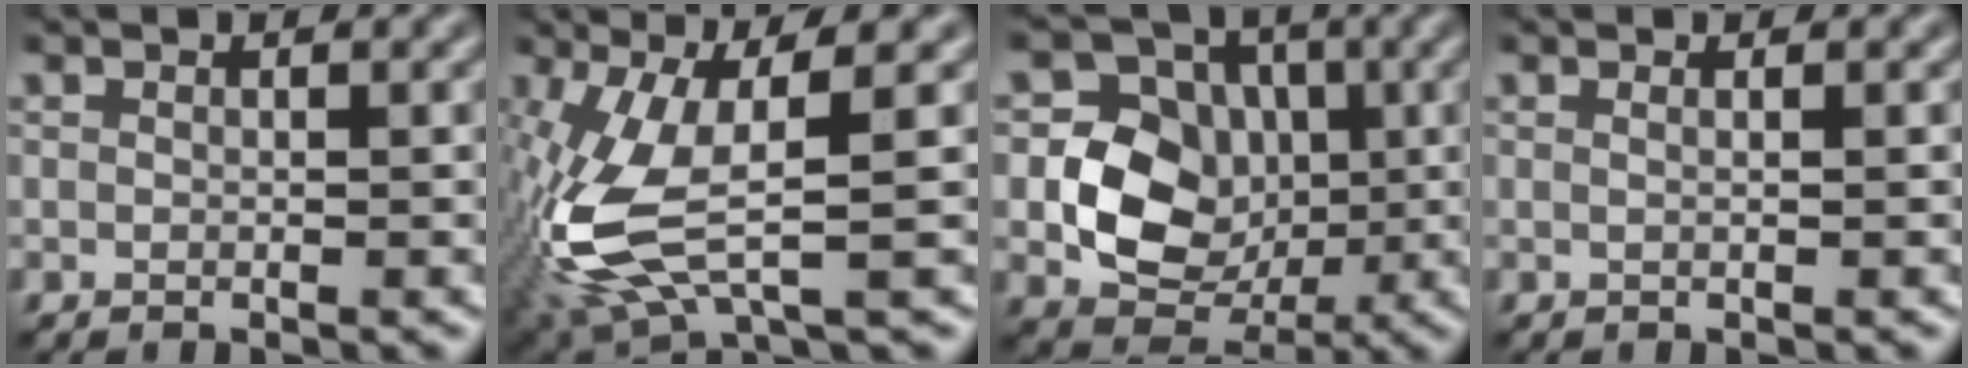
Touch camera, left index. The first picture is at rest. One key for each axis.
{"total": 9.3, "fx": -1.4, "fy": 3.3, "fz": 8.6, "tx": -0.212, "ty": -0.009, "tz": -0.027}
{"total": 7.1, "fx": -0.7, "fy": 6.0, "fz": 3.8, "tx": -0.061, "ty": 0.000, "tz": -0.020}
{"total": 1.0, "fx": 0.4, "fy": 0.5, "fz": 0.8, "tx": -0.004, "ty": -0.007, "tz": -0.008}